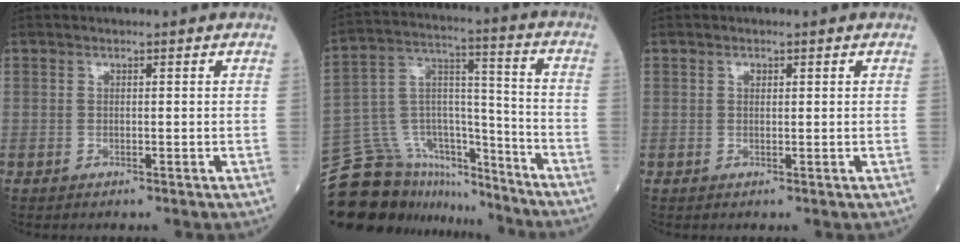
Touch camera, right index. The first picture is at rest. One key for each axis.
{"total": 18.5, "fx": -16.7, "fy": 6.8, "fz": 4.2, "tx": -0.081, "ty": 0.067, "tz": -0.271}
{"total": 0.7, "fx": 0.3, "fy": 0.5, "fz": 0.4, "tx": -0.007, "ty": 0.000, "tz": 0.004}